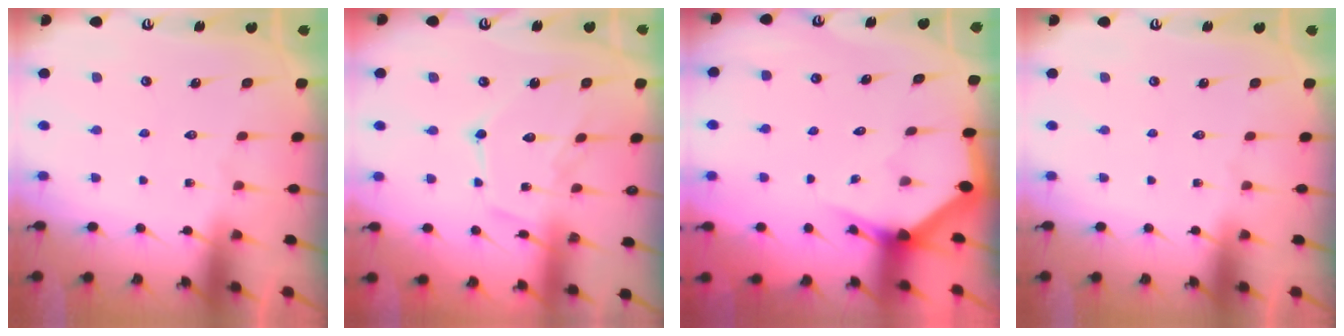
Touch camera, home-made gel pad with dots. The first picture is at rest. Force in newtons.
{"total": 12.8, "press": 12.7, "slide": 1.0}
{"total": 3.0, "press": 3.0, "slide": 0.0}
{"total": 0.0}